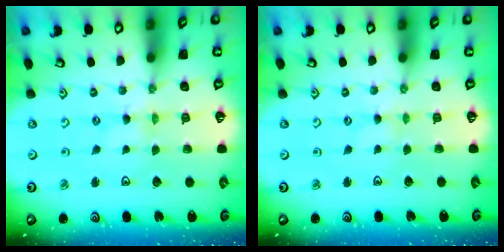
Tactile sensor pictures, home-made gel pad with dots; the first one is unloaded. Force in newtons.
{"total": 0.0}